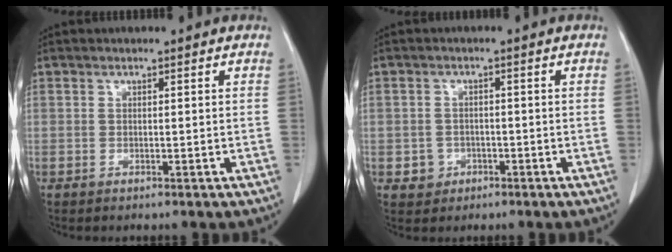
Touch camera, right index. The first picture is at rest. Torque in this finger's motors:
{"motor_torque": [-0.10, -0.04, -0.26, -0.10]}